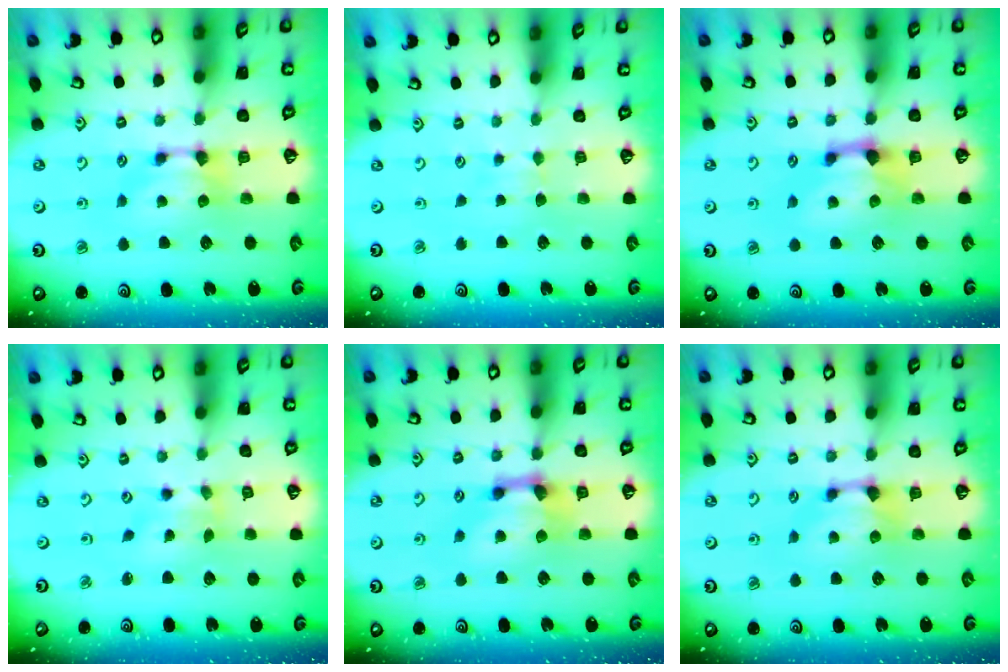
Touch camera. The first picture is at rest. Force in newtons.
{"total": 2.9, "press": 2.9, "slide": 0.4}
{"total": 1.5, "press": 0.8, "slide": 1.3}
{"total": 1.5, "press": 1.1, "slide": 1.0}
{"total": 2.4, "press": 1.6, "slide": 1.8}
{"total": 0.8, "press": 0.3, "slide": 0.7}